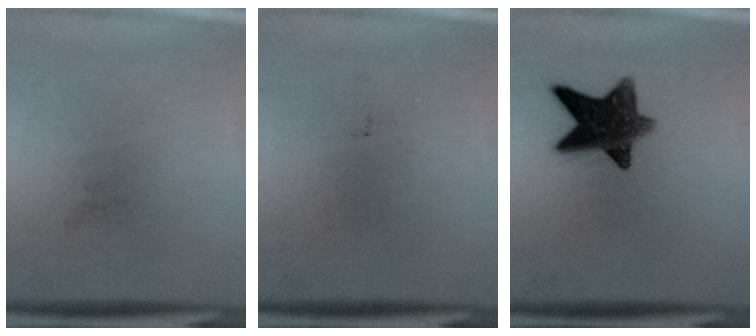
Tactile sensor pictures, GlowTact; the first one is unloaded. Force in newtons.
{"total": 0.0}
{"total": 11.5}